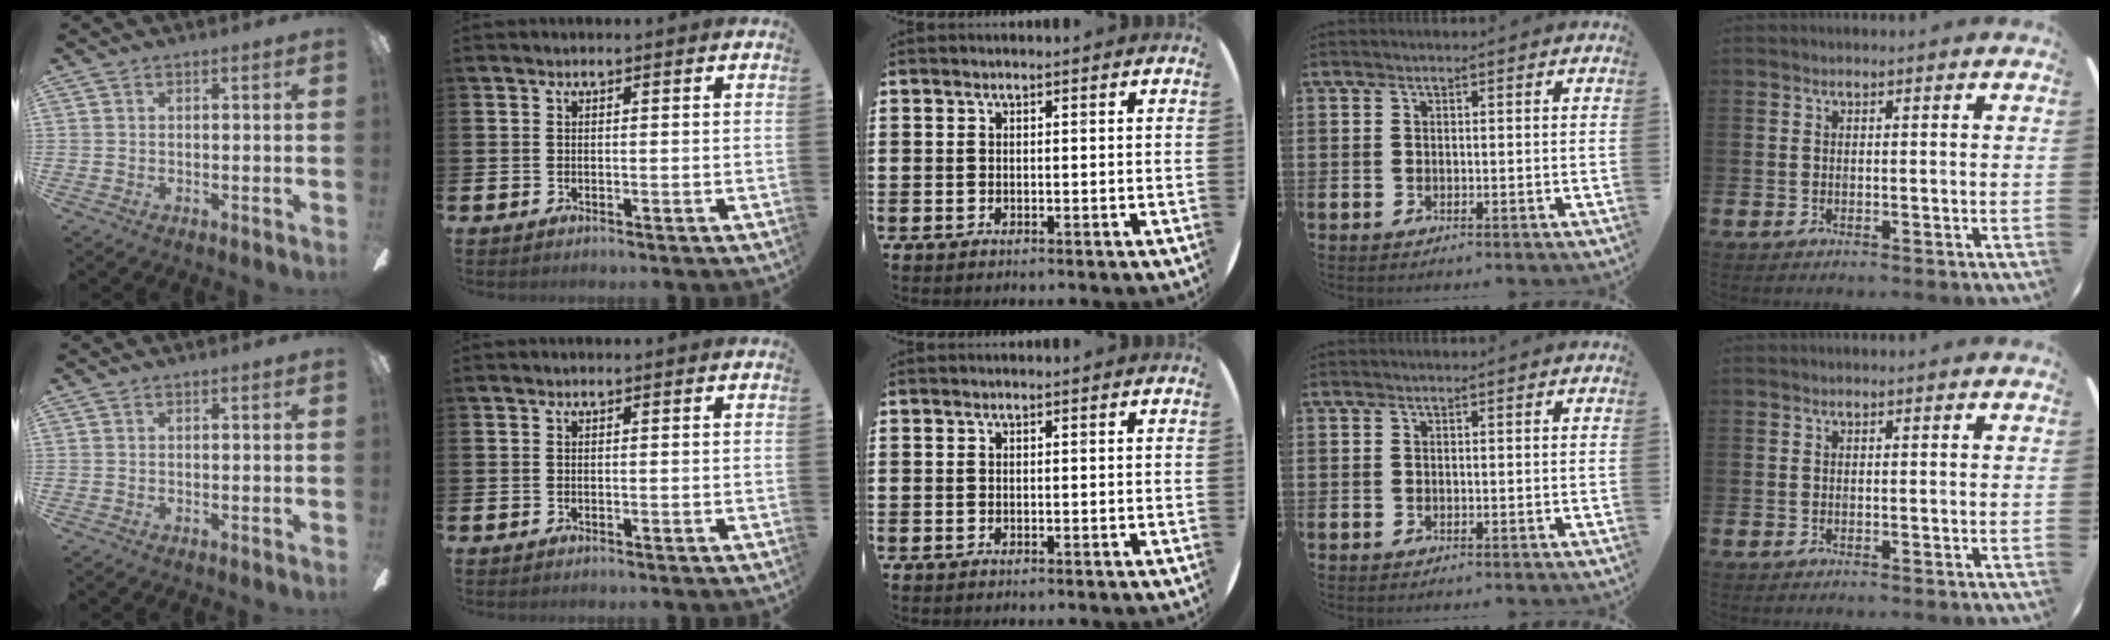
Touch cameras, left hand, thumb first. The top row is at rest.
{}